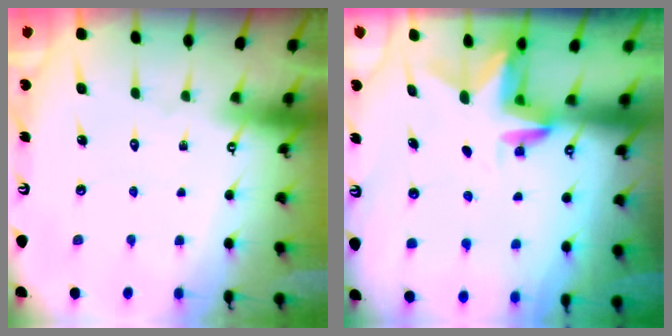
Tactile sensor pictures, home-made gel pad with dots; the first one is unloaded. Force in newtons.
{"total": 2.9, "press": 2.9, "slide": 0.2}